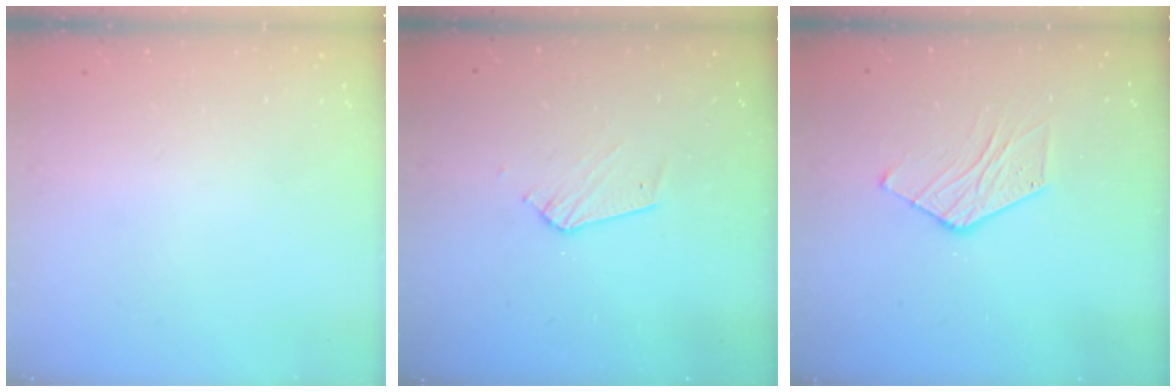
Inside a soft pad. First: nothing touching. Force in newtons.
{"total": 6.2, "press": 6.2, "slide": 0.3}
{"total": 7.9, "press": 7.9, "slide": 0.6}